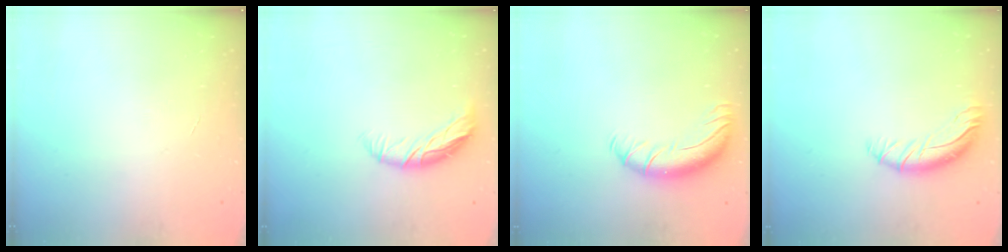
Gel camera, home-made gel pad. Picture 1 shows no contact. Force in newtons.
{"total": 9.0, "press": 8.9, "slide": 1.1}
{"total": 10.5, "press": 10.2, "slide": 2.4}
{"total": 9.4, "press": 9.3, "slide": 0.9}